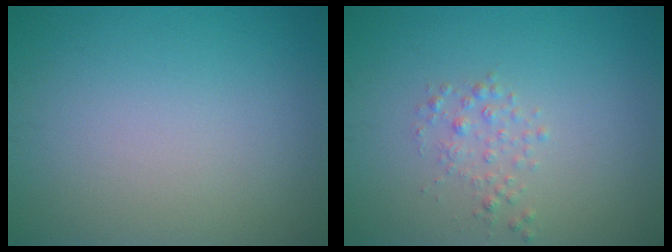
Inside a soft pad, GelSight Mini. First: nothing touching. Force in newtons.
{"total": 1.4, "press": 1.4, "slide": 0.0}